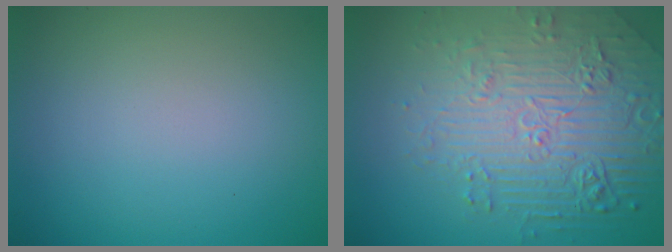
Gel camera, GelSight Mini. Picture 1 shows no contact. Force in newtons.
{"total": 7.9, "press": 5.6, "slide": 5.5}